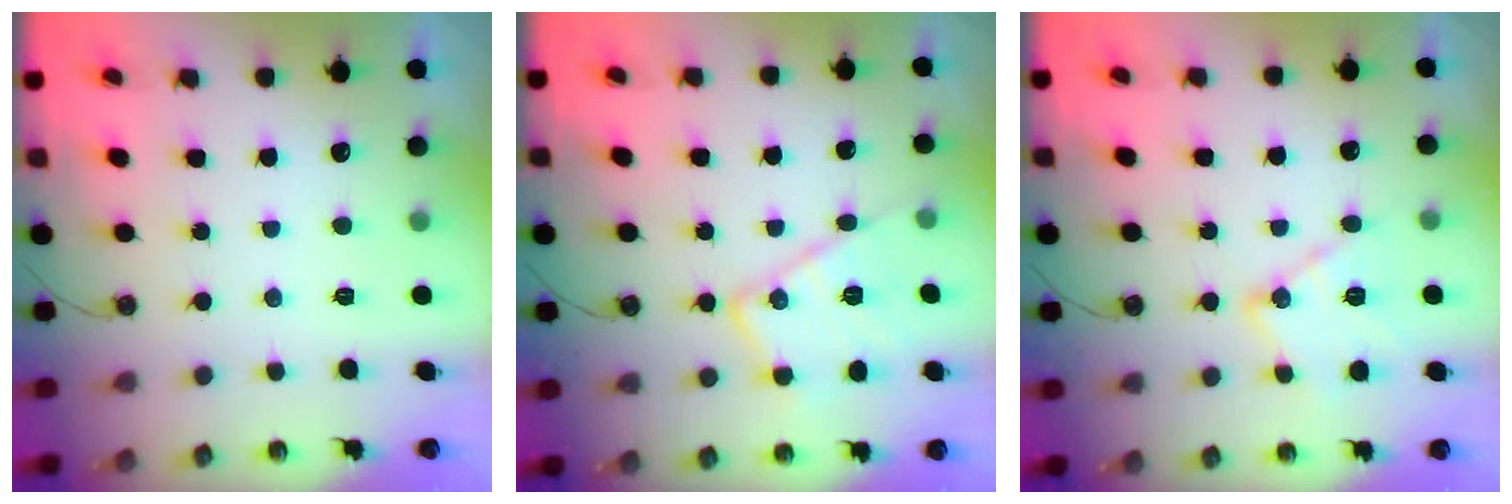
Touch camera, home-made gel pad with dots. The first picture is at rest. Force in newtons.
{"total": 15.3, "press": 15.3, "slide": 0.5}
{"total": 12.8, "press": 12.7, "slide": 0.8}